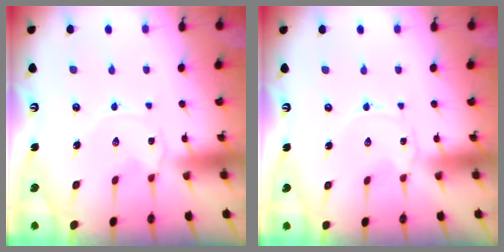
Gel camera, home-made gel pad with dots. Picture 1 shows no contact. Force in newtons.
{"total": 0.0}